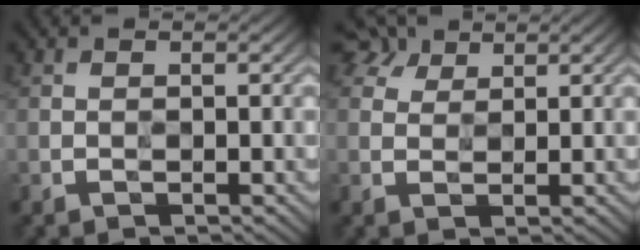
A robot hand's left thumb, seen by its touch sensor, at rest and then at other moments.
{"total": 4.7, "force": [3.7, 2.6, 1.3], "torque": [-0.035, 0.013, 0.071]}